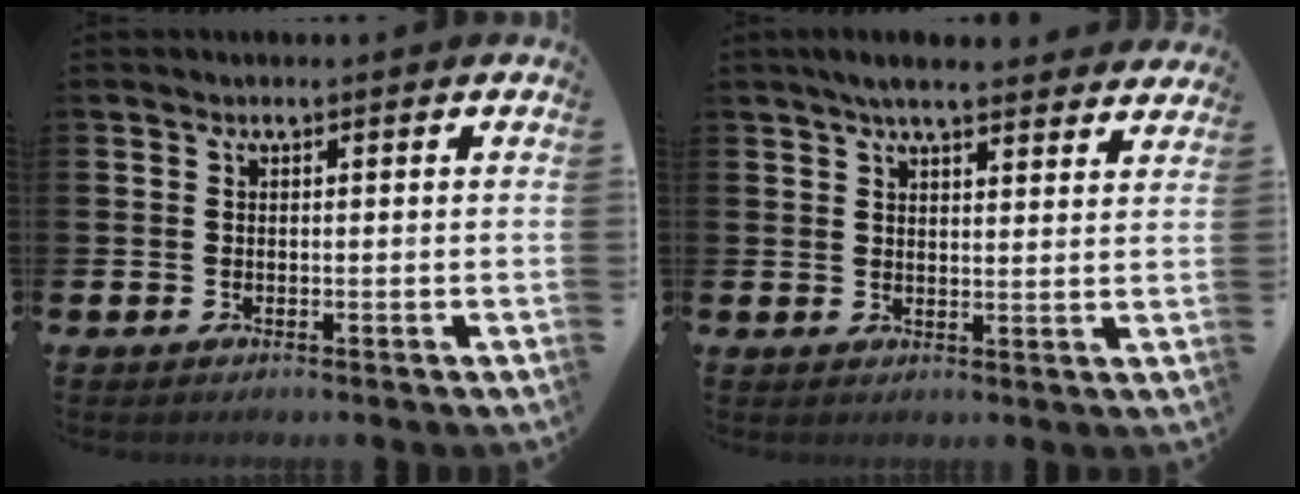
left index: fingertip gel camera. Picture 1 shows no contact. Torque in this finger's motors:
{"motor_torque": [0.63, -0.63, 0.71, 0.08]}